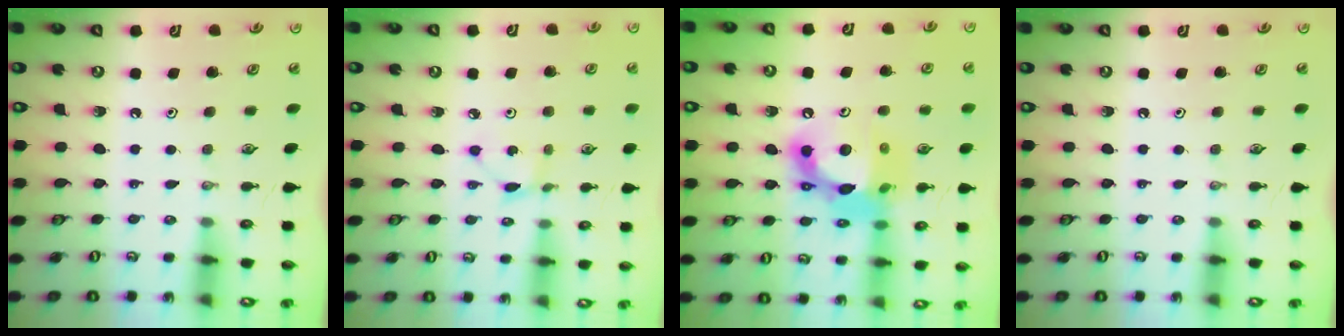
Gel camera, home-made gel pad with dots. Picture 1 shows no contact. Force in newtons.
{"total": 2.0, "press": 2.0, "slide": 0.3}
{"total": 16.1, "press": 16.0, "slide": 1.4}
{"total": 0.0}